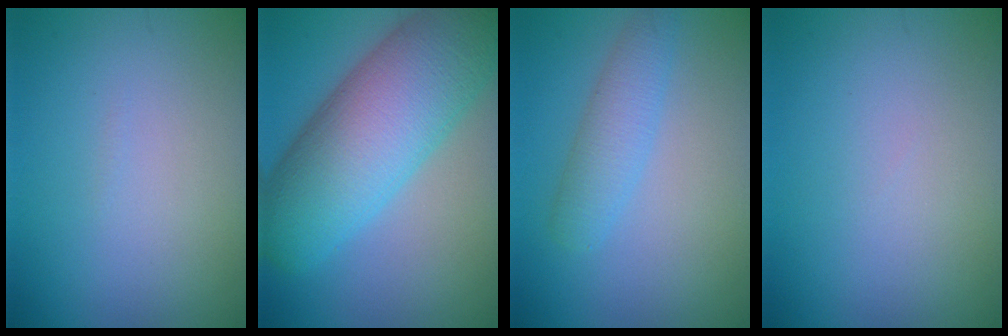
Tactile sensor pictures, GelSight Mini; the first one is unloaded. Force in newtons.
{"total": 12.2, "press": 12.2, "slide": 0.4}
{"total": 3.0, "press": 3.0, "slide": 0.1}
{"total": 0.0}